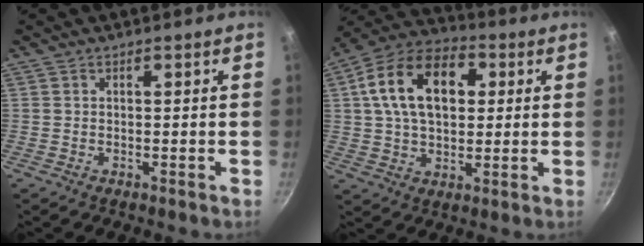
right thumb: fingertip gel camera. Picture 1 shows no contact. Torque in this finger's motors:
{"motor_torque": [-0.12, 3.23, 1.51, 0.16, 0.19]}